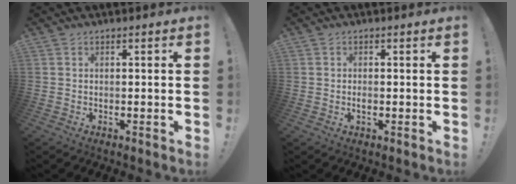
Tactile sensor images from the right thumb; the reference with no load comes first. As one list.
[{"total": 2.2, "force": [0.2, 2.2, 0.3], "torque": [0.003, -0.007, 0.002]}]